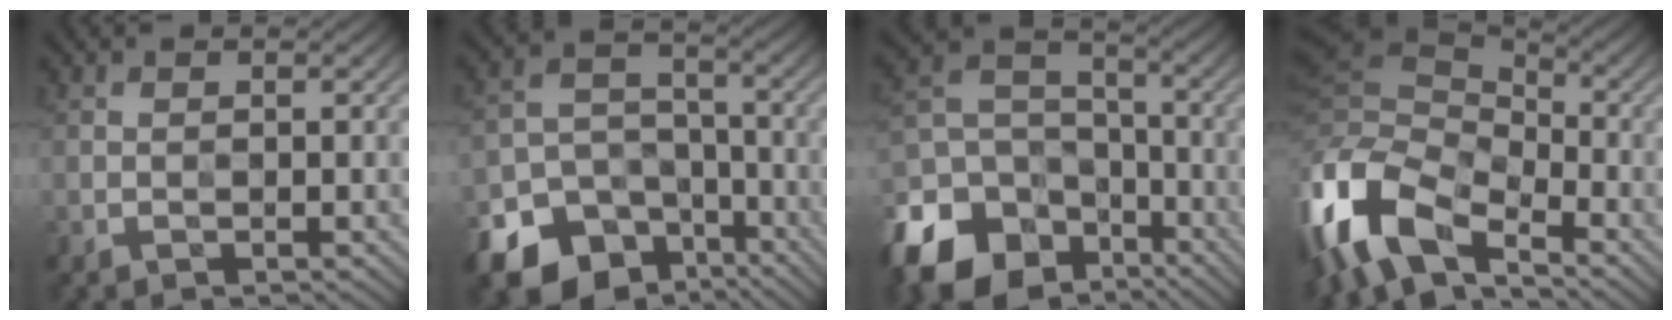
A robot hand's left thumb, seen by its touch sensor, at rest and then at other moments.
{"total": 15.8, "force": [-9.7, 11.1, 5.6], "torque": [-0.149, -0.056, -0.149]}
{"total": 16.6, "force": [-9.8, 11.3, 7.2], "torque": [-0.221, -0.043, -0.164]}
{"total": 14.4, "force": [-7.3, 7.7, 9.7], "torque": [-0.248, -0.010, -0.143]}